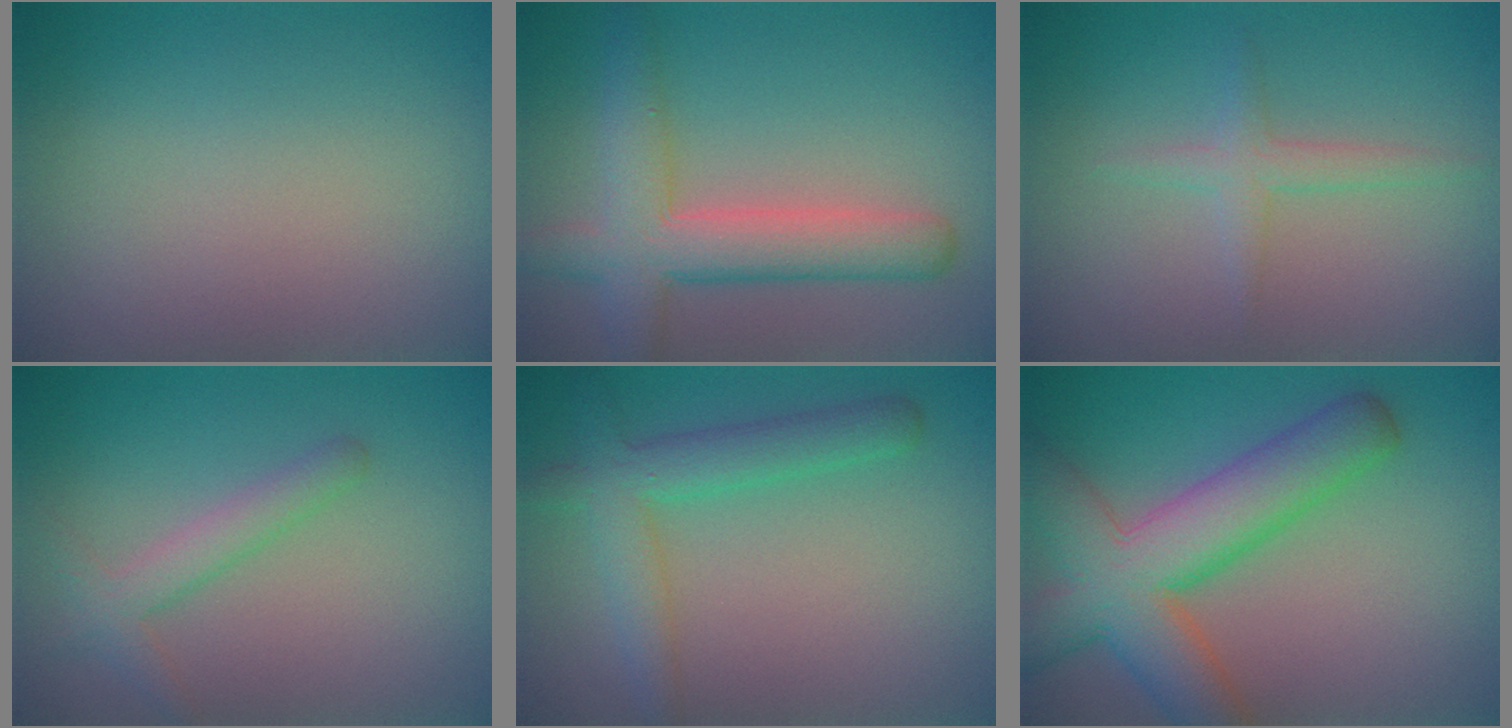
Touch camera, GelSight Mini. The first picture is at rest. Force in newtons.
{"total": 5.7, "press": 5.7, "slide": 0.3}
{"total": 1.6, "press": 1.6, "slide": 0.1}
{"total": 2.2, "press": 2.2, "slide": 0.1}
{"total": 4.1, "press": 4.1, "slide": 0.2}
{"total": 8.8, "press": 8.8, "slide": 0.4}